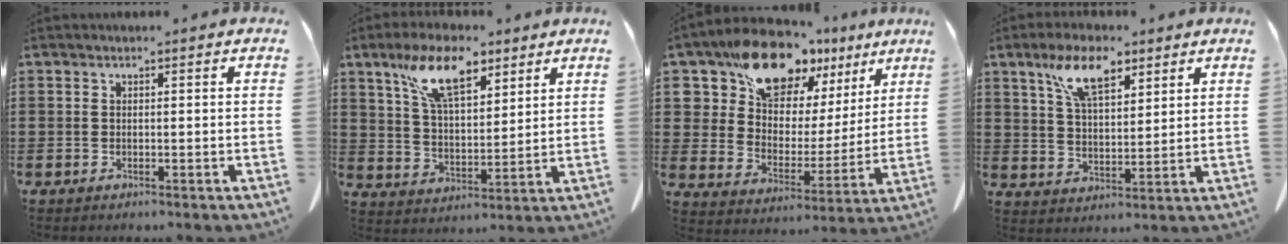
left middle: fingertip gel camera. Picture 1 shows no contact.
{"total": 11.0, "force": [7.2, 4.3, 7.1], "torque": [-0.149, -0.007, 0.131]}
{"total": 14.1, "force": [11.7, 6.3, 4.7], "torque": [-0.128, -0.068, 0.217]}
{"total": 9.2, "force": [5.9, 3.7, 6.1], "torque": [-0.128, 0.000, 0.105]}